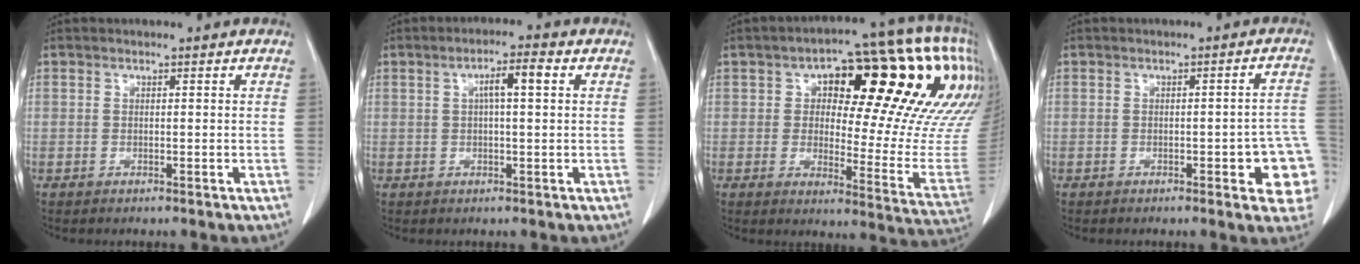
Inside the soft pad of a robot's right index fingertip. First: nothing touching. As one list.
[{"total": 4.3, "force": [1.1, 0.5, 4.1], "torque": [-0.073, 0.011, 0.017]}, {"total": 28.1, "force": [10.3, 8.8, 24.6], "torque": [-0.250, 0.058, 0.152]}, {"total": 8.2, "force": [-2.6, 2.1, 7.5], "torque": [-0.067, 0.012, -0.031]}]